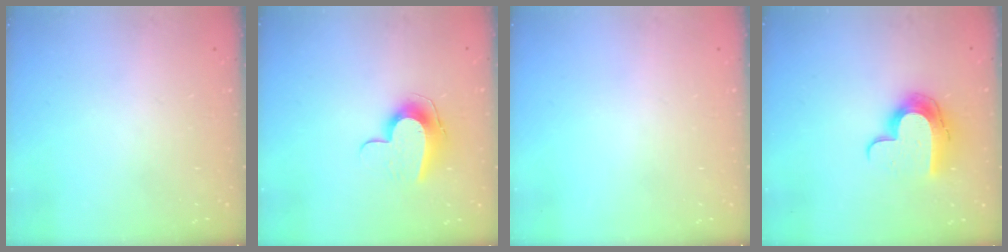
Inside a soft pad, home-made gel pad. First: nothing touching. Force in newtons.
{"total": 9.7, "press": 9.7, "slide": 0.5}
{"total": 0.0}
{"total": 12.0, "press": 12.0, "slide": 1.0}